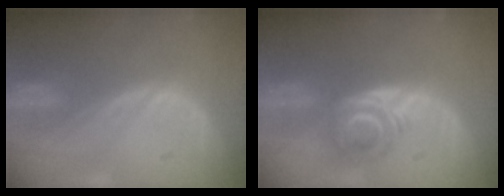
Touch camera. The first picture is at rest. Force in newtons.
{"total": 6.2, "press": 5.2, "slide": 3.3}